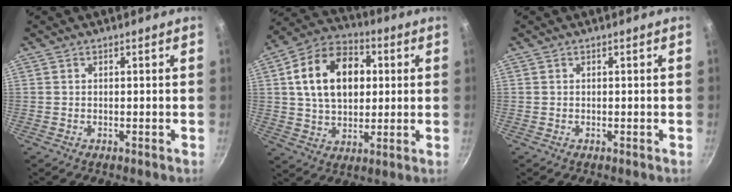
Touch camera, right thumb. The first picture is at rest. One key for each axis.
{"total": 17.0, "fx": 3.2, "fy": 11.8, "fz": 11.8, "tx": -0.166, "ty": 0.016, "tz": 0.043}
{"total": 0.0}